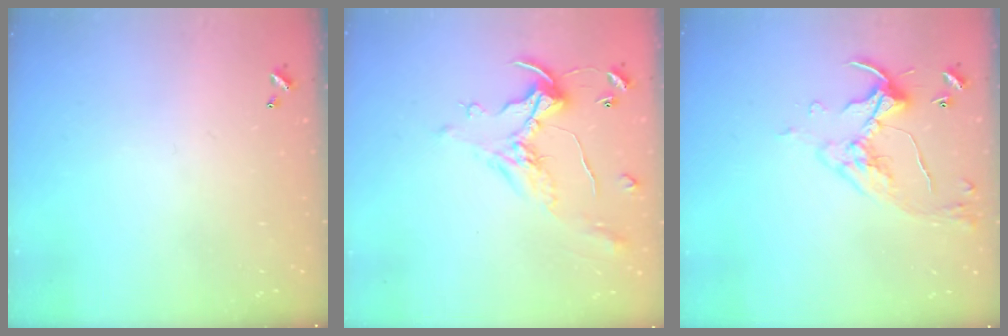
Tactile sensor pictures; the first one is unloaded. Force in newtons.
{"total": 1.1, "press": 0.8, "slide": 0.9}
{"total": 6.2, "press": 6.2, "slide": 0.7}